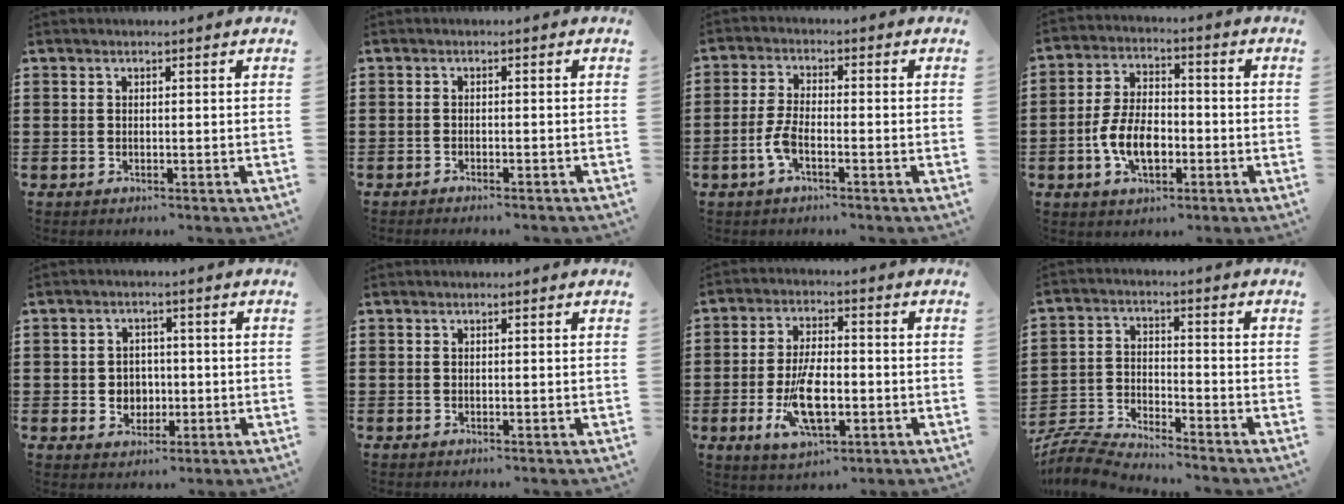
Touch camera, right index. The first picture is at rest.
{"total": 1.1, "force": [-1.1, 0.0, 0.2], "torque": [-0.006, 0.001, -0.021]}
{"total": 4.0, "force": [-1.8, 1.2, 3.4], "torque": [-0.088, -0.009, -0.040]}
{"total": 8.2, "force": [-2.4, 4.5, 6.4], "torque": [-0.145, 0.004, -0.050]}
{"total": 3.4, "force": [-0.4, 3.2, 1.2], "torque": [-0.026, 0.003, -0.014]}
{"total": 0.0}
{"total": 9.6, "force": [-2.5, 4.1, 8.3], "torque": [-0.185, -0.014, -0.045]}
{"total": 6.3, "force": [-6.2, 0.1, 1.0], "torque": [-0.041, -0.003, -0.128]}